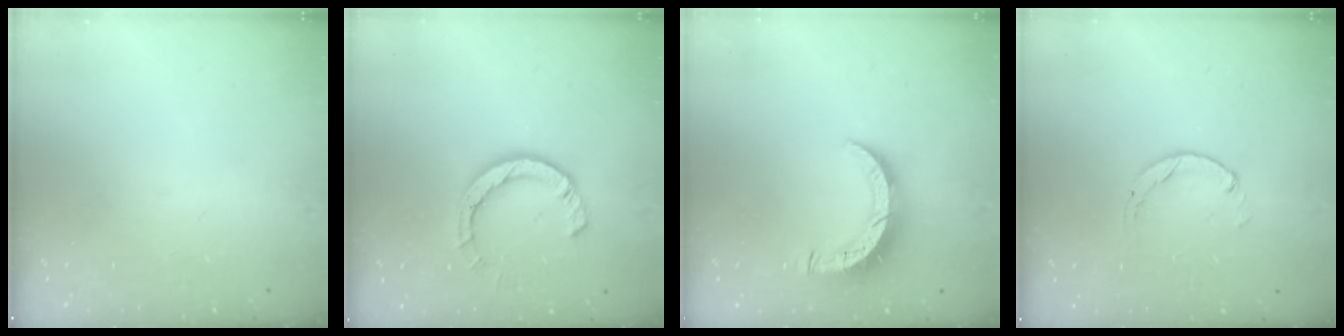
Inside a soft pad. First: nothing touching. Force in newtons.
{"total": 7.8, "press": 7.7, "slide": 1.2}
{"total": 8.3, "press": 8.3, "slide": 0.4}
{"total": 0.7, "press": 0.7, "slide": 0.2}